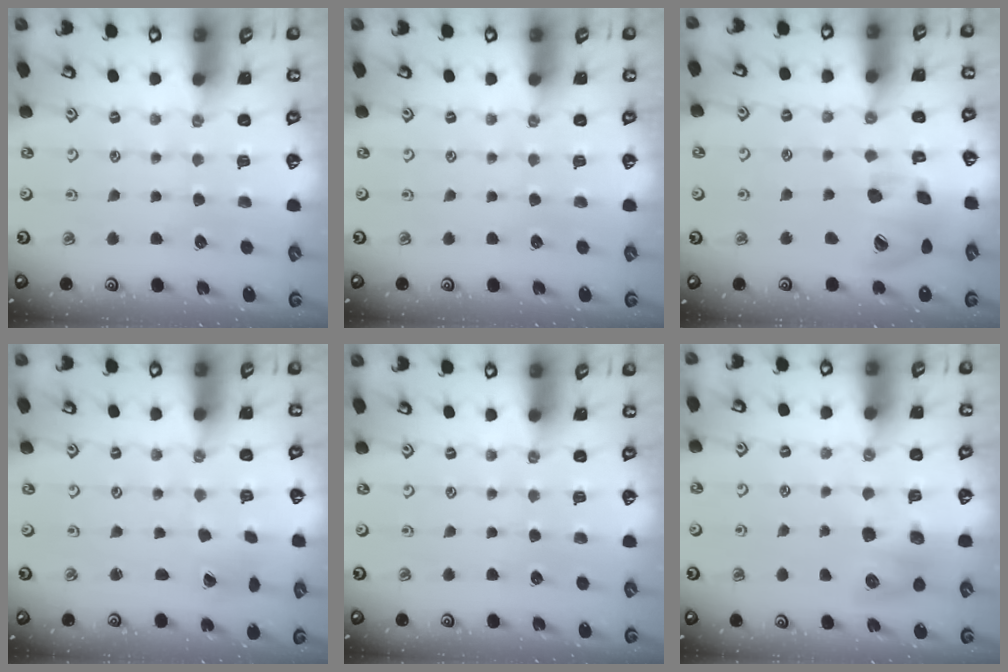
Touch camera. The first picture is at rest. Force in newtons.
{"total": 0.0}
{"total": 14.2, "press": 14.1, "slide": 1.1}
{"total": 2.1, "press": 2.1, "slide": 0.3}
{"total": 0.0}
{"total": 8.2, "press": 8.2, "slide": 0.8}